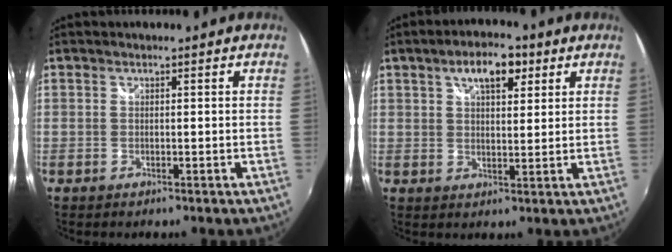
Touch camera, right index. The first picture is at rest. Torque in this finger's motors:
{"motor_torque": [0.12, 0.10, 0.14, 0.06]}